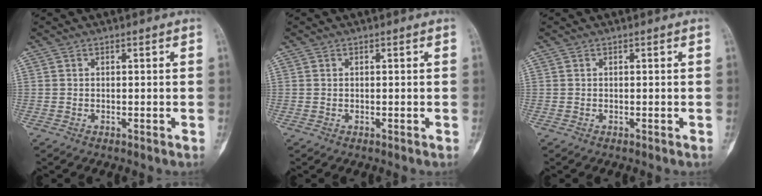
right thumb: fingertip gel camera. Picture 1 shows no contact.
{"total": 0.0}
{"total": 0.0}